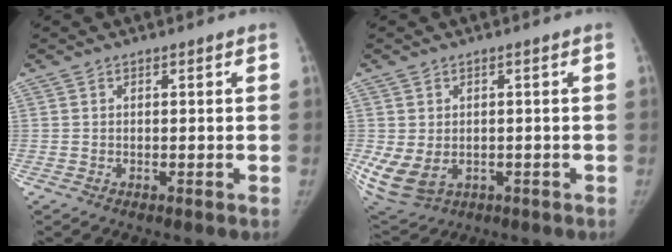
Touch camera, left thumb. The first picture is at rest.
{"total": 9.3, "force": [-1.5, 6.7, 6.2], "torque": [-0.136, -0.010, -0.006]}